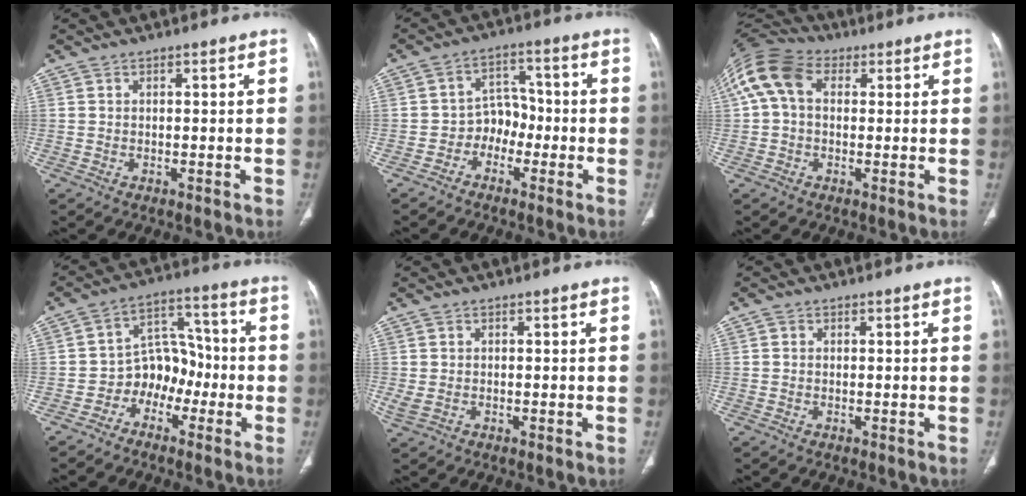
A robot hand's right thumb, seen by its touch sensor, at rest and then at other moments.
{"total": 5.5, "force": [-2.4, 4.4, 2.4], "torque": [-0.004, 0.032, -0.053]}
{"total": 11.3, "force": [2.4, 8.0, 7.7], "torque": [-0.159, 0.039, 0.034]}
{"total": 8.5, "force": [-3.4, 6.7, 4.0], "torque": [-0.020, 0.051, -0.068]}
{"total": 2.3, "force": [-0.3, 1.4, 1.8], "torque": [-0.047, 0.003, 0.001]}
{"total": 0.6, "force": [0.1, 0.6, 0.2], "torque": [0.000, 0.002, 0.001]}